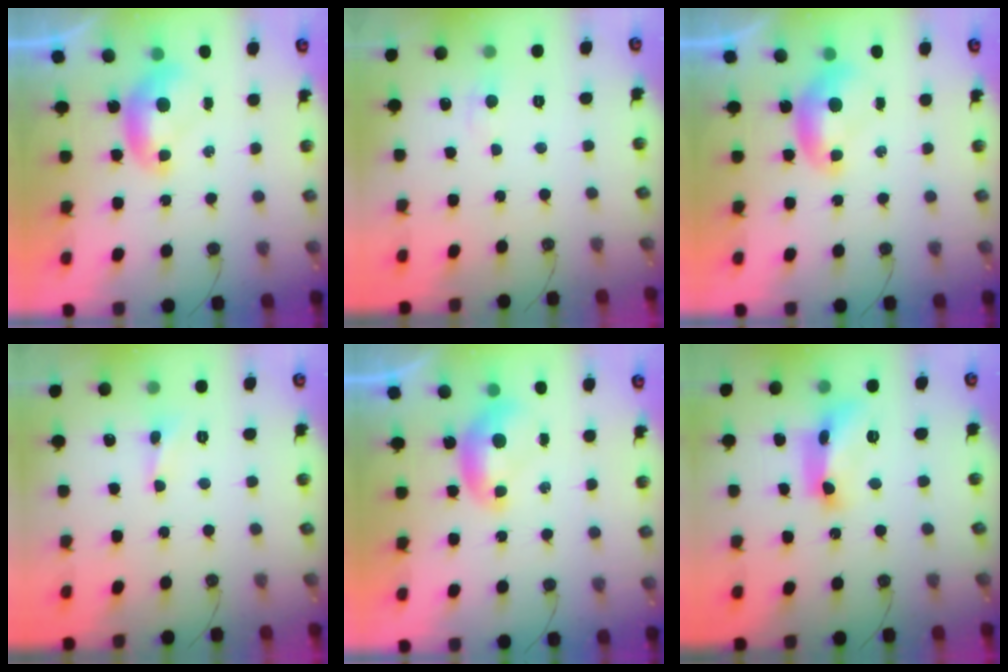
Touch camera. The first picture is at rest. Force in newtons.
{"total": 0.6, "press": 0.3, "slide": 0.5}
{"total": 0.0}
{"total": 1.9, "press": 1.8, "slide": 0.6}
{"total": 0.0}
{"total": 11.6, "press": 11.5, "slide": 0.7}